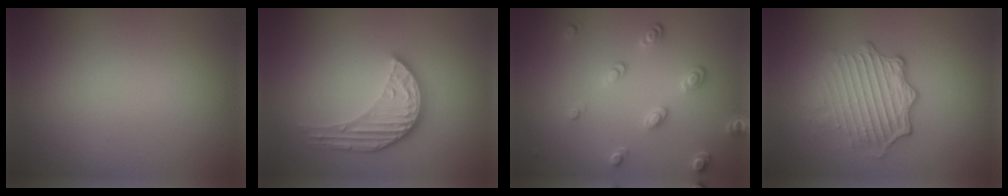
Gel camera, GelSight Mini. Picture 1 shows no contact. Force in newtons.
{"total": 4.0, "press": 3.5, "slide": 1.9}
{"total": 2.6, "press": 1.7, "slide": 2.0}
{"total": 4.9, "press": 3.2, "slide": 3.7}